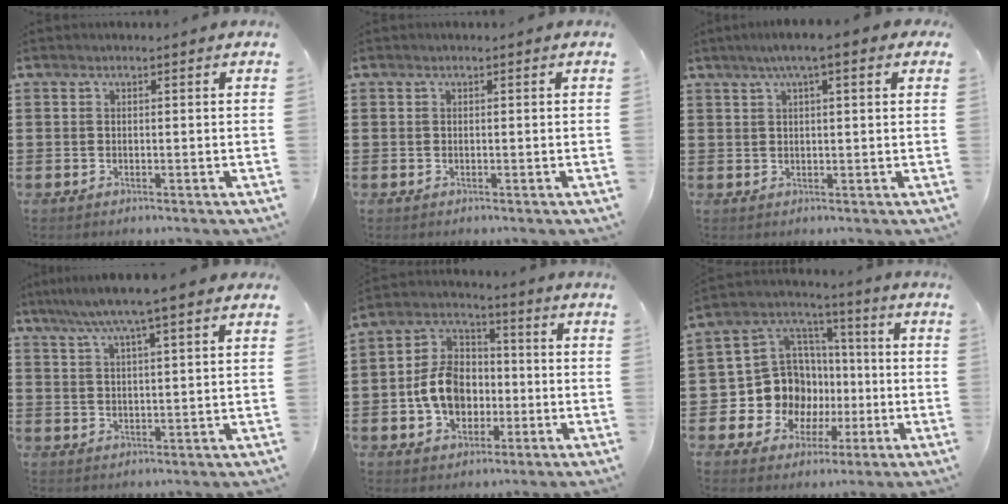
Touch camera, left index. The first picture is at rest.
{"total": 0.0}
{"total": 4.3, "force": [2.4, 0.4, 3.5], "torque": [-0.073, 0.007, 0.041]}
{"total": 6.1, "force": [4.6, -0.1, 4.0], "torque": [-0.090, -0.010, 0.079]}
{"total": 9.2, "force": [-1.8, 7.2, 5.4], "torque": [-0.140, 0.018, -0.037]}
{"total": 11.7, "force": [-1.8, 11.1, 3.5], "torque": [-0.118, 0.000, -0.026]}